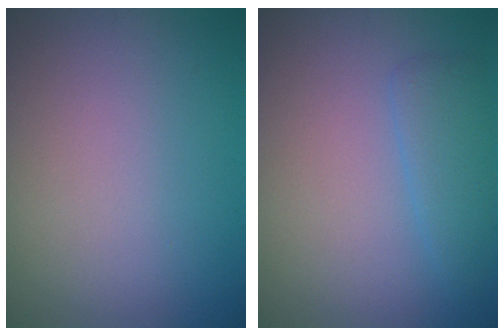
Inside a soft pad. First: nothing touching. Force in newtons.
{"total": 2.2, "press": 2.2, "slide": 0.1}